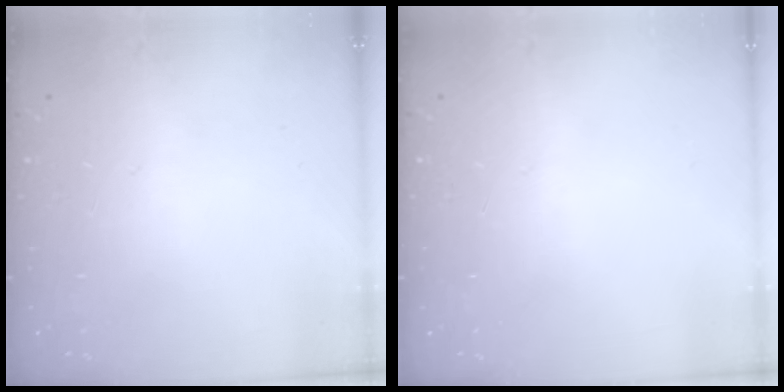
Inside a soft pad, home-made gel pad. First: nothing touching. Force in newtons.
{"total": 0.0}